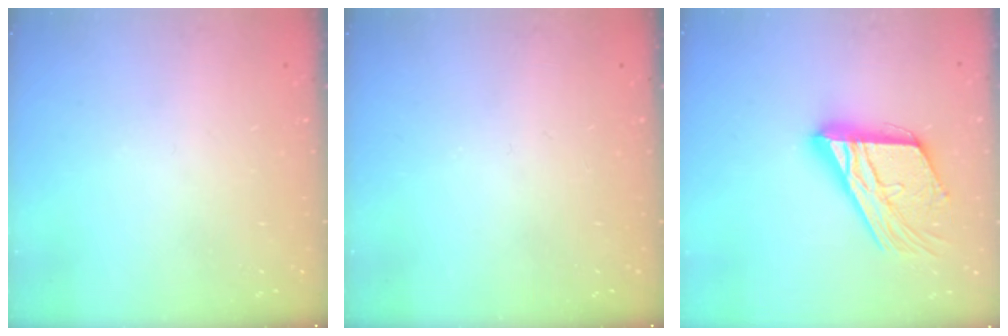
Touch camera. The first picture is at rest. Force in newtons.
{"total": 0.0}
{"total": 19.3, "press": 19.2, "slide": 1.8}